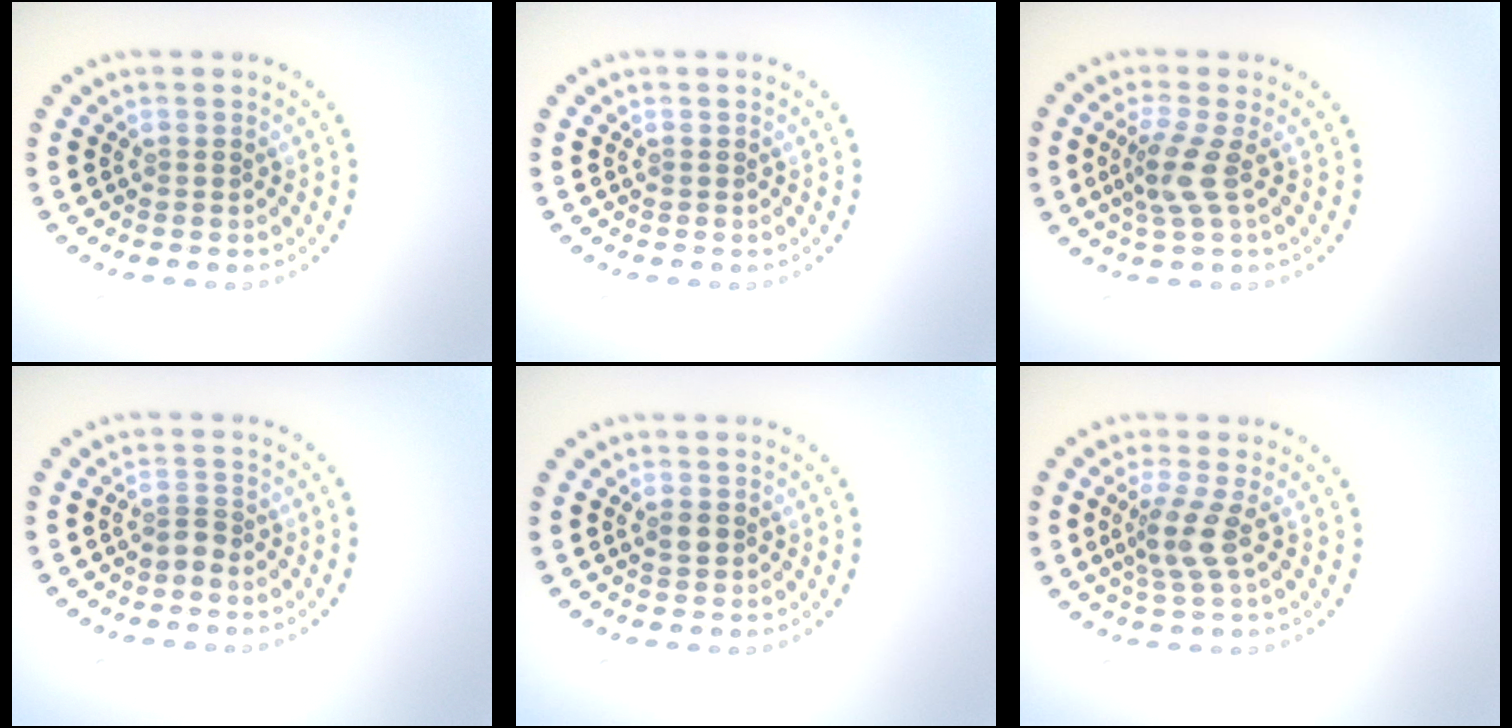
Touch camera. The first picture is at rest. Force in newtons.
{"total": 0.0}
{"total": 2.8, "press": 2.1, "slide": 1.8}
{"total": 1.0, "press": 0.6, "slide": 0.8}
{"total": 1.2, "press": 1.2, "slide": 0.1}
{"total": 2.8, "press": 2.2, "slide": 1.8}